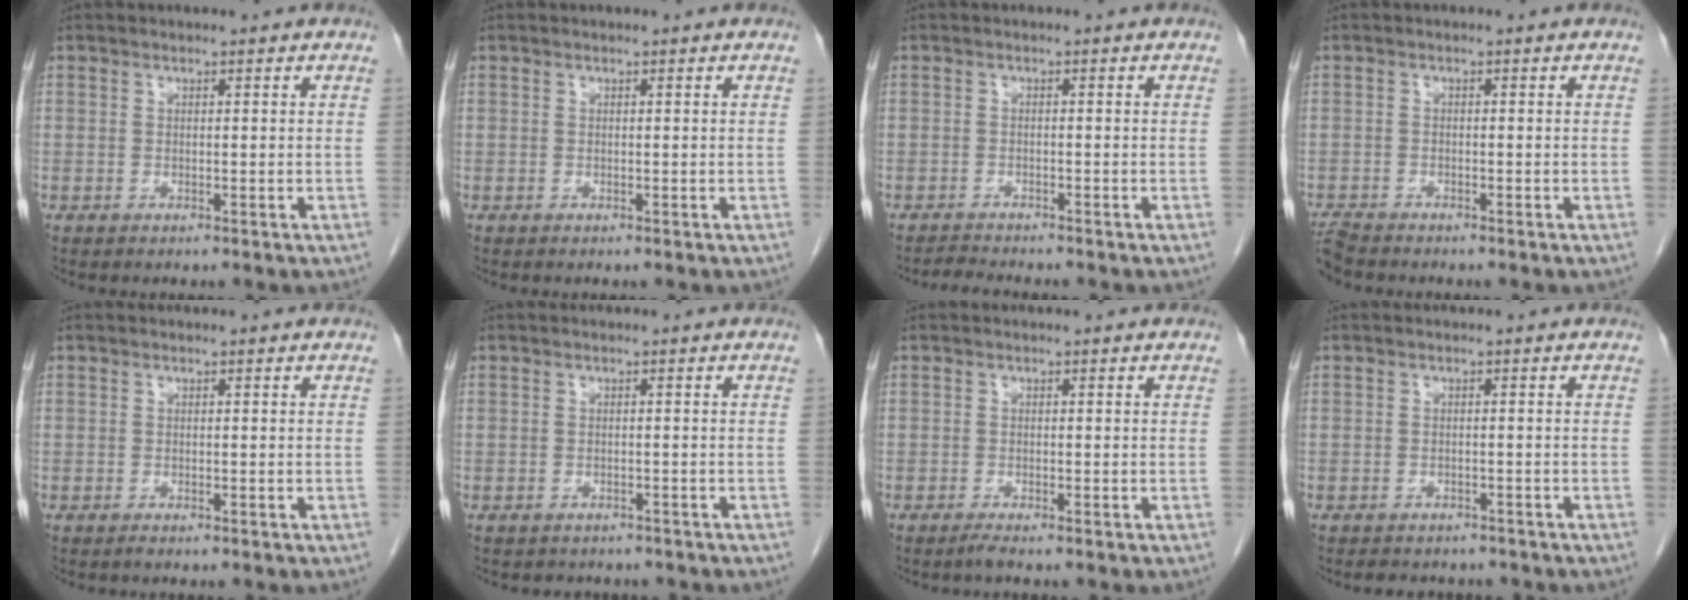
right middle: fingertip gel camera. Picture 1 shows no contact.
{"total": 0.0}
{"total": 2.1, "force": [-2.0, -0.4, 0.2], "torque": [-0.012, -0.014, -0.036]}
{"total": 3.2, "force": [-3.1, 0.4, 0.7], "torque": [-0.017, -0.014, -0.060]}
{"total": 0.0}
{"total": 3.3, "force": [-2.9, 1.5, 0.4], "torque": [-0.013, 0.000, -0.036]}
{"total": 1.0, "force": [-0.8, -0.3, 0.5], "torque": [-0.012, -0.003, -0.016]}
{"total": 4.6, "force": [-4.0, 1.9, 0.9], "torque": [-0.014, -0.001, -0.048]}